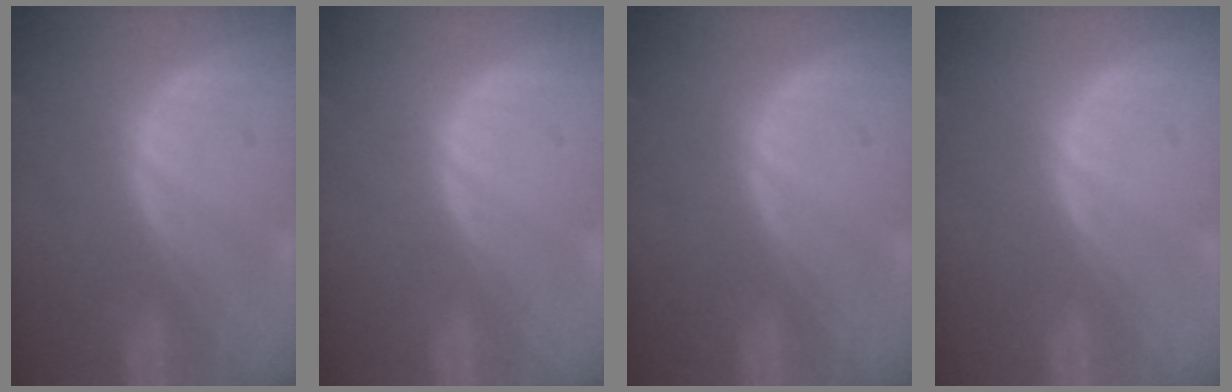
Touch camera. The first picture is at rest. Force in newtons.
{"total": 0.0}
{"total": 0.0}
{"total": 0.0}